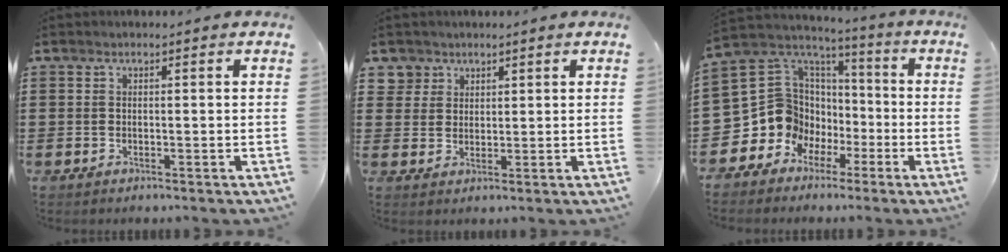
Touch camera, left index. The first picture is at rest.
{"total": 3.5, "force": [2.1, 2.8, 0.0], "torque": [-0.016, 0.010, 0.039]}
{"total": 9.9, "force": [-1.7, 9.6, 2.0], "torque": [-0.107, -0.030, -0.026]}